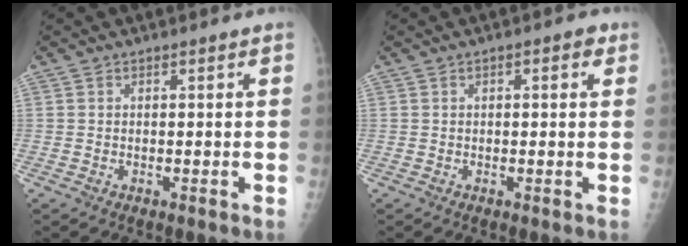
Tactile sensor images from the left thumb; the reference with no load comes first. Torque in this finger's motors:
{"motor_torque": [-0.30, 0.07, 0.05, 0.04, -0.02]}